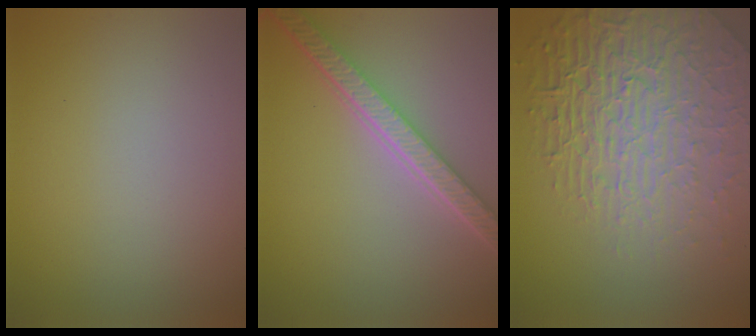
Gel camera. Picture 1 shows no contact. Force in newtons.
{"total": 5.4, "press": 4.0, "slide": 3.6}
{"total": 8.9, "press": 6.1, "slide": 6.6}